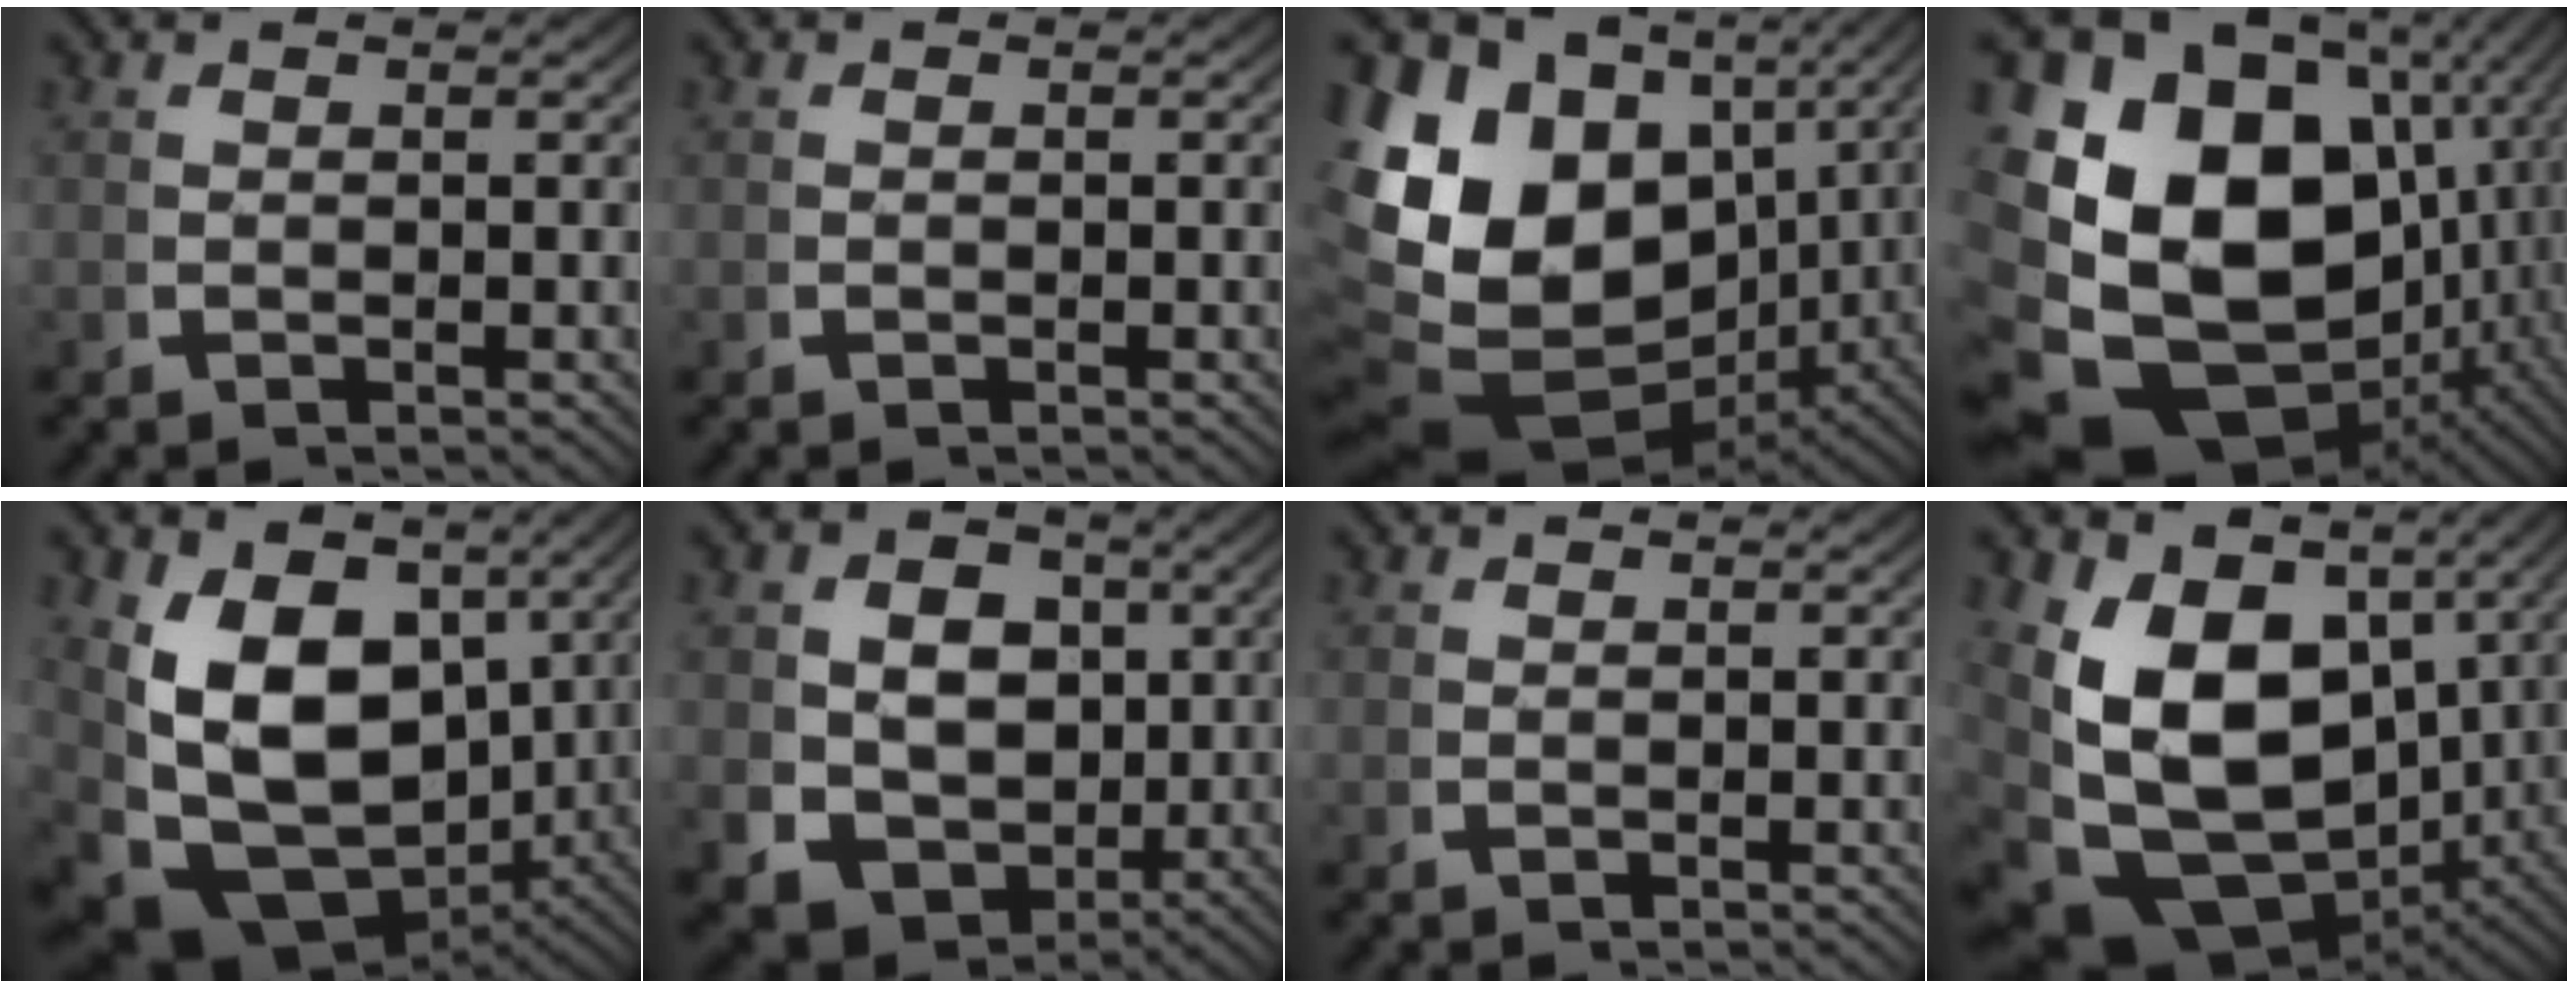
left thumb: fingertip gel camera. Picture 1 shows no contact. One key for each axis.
{"total": 0.0}
{"total": 22.4, "fx": -0.5, "fy": 16.6, "fz": 15.0, "tx": -0.326, "ty": -0.080, "tz": 0.020}
{"total": 25.5, "fx": -2.4, "fy": 18.1, "fz": 17.8, "tx": -0.351, "ty": -0.090, "tz": -0.003}
{"total": 16.6, "fx": -1.2, "fy": 12.0, "fz": 11.4, "tx": -0.249, "ty": -0.086, "tz": 0.020}
{"total": 11.1, "fx": -1.9, "fy": 9.5, "fz": 5.6, "tx": -0.125, "ty": -0.062, "tz": -0.013}
{"total": 0.0}
{"total": 18.5, "fx": -1.6, "fy": 13.2, "fz": 12.9, "tx": -0.281, "ty": -0.087, "tz": 0.014}